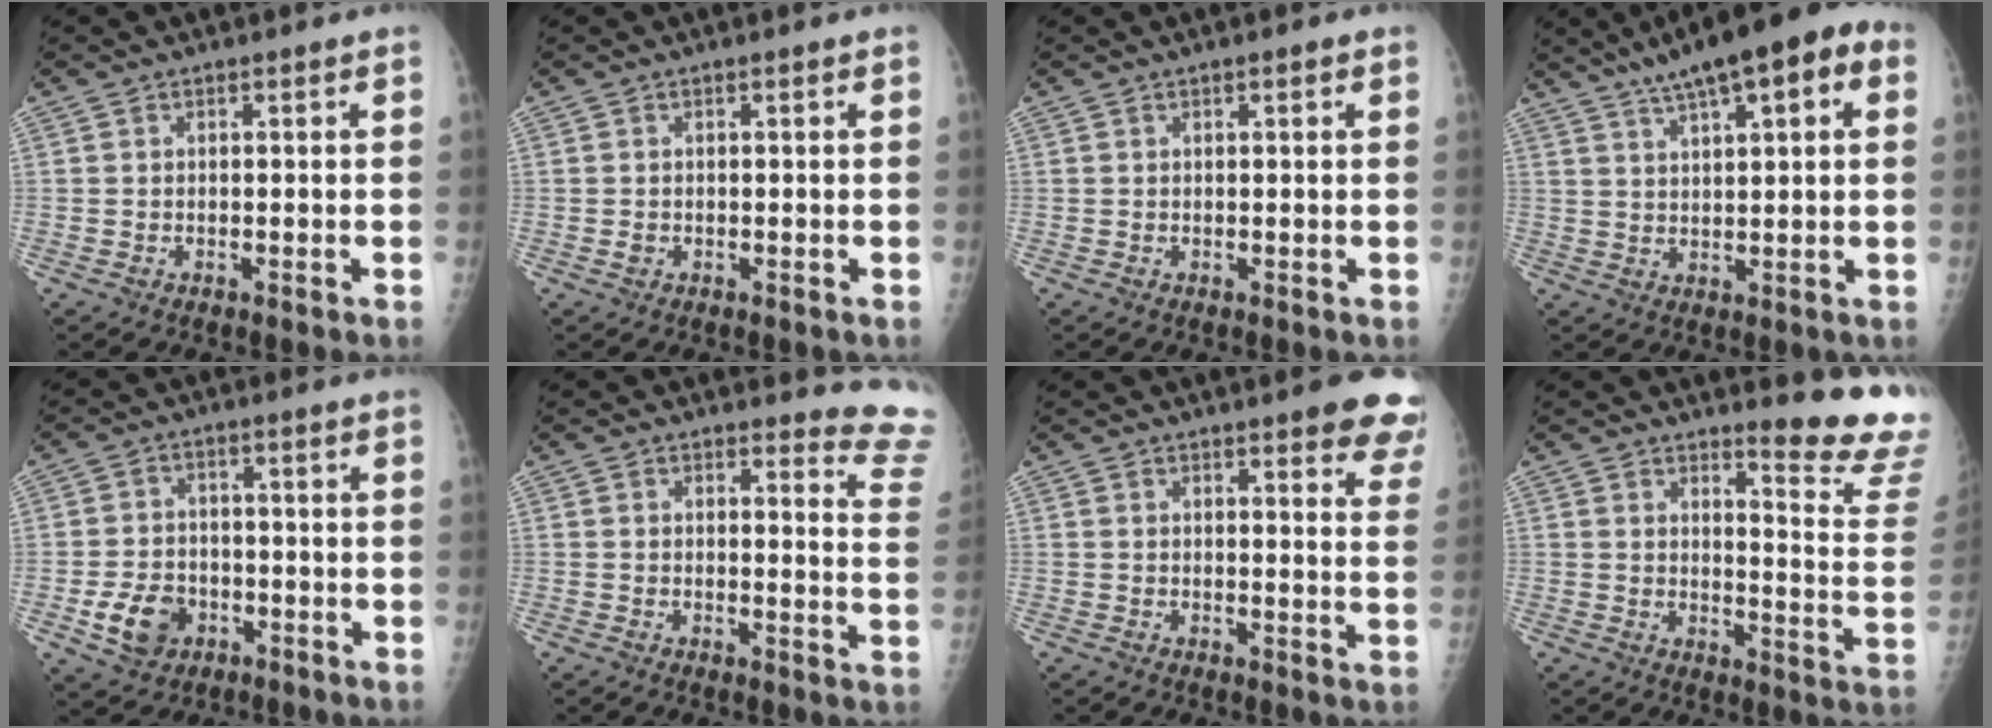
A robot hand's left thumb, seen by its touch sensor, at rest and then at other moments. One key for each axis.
{"total": 0.7, "fx": -0.3, "fy": 0.6, "fz": 0.2, "tx": 0.000, "ty": 0.001, "tz": -0.003}
{"total": 1.3, "fx": 0.6, "fy": 0.4, "fz": 1.0, "tx": -0.015, "ty": 0.001, "tz": 0.006}
{"total": 15.0, "fx": 7.7, "fy": 4.7, "fz": 12.0, "tx": -0.162, "ty": 0.014, "tz": 0.113}
{"total": 7.6, "fx": -3.1, "fy": 5.9, "fz": 3.7, "tx": -0.050, "ty": 0.014, "tz": -0.048}
{"total": 9.8, "fx": 9.7, "fy": 1.2, "fz": 0.0, "tx": 0.044, "ty": -0.122, "tz": 0.066}
{"total": 11.1, "fx": 7.8, "fy": 3.0, "fz": 7.2, "tx": -0.049, "ty": -0.032, "tz": 0.073}
{"total": 13.4, "fx": 12.4, "fy": 0.7, "fz": 4.9, "tx": -0.041, "ty": -0.160, "tz": 0.136}